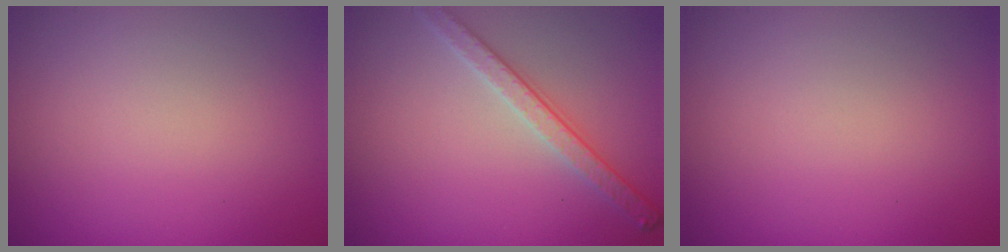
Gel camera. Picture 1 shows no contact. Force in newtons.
{"total": 2.8, "press": 2.7, "slide": 0.8}
{"total": 0.0}